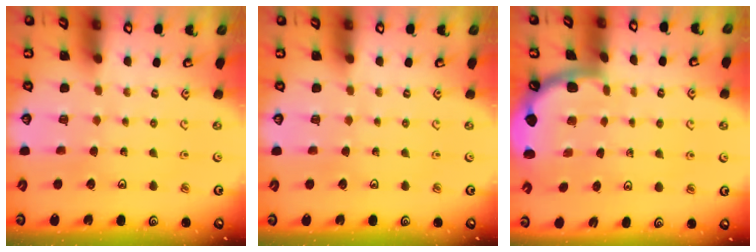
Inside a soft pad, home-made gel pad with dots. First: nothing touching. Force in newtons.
{"total": 0.0}
{"total": 1.7, "press": 1.7, "slide": 0.0}